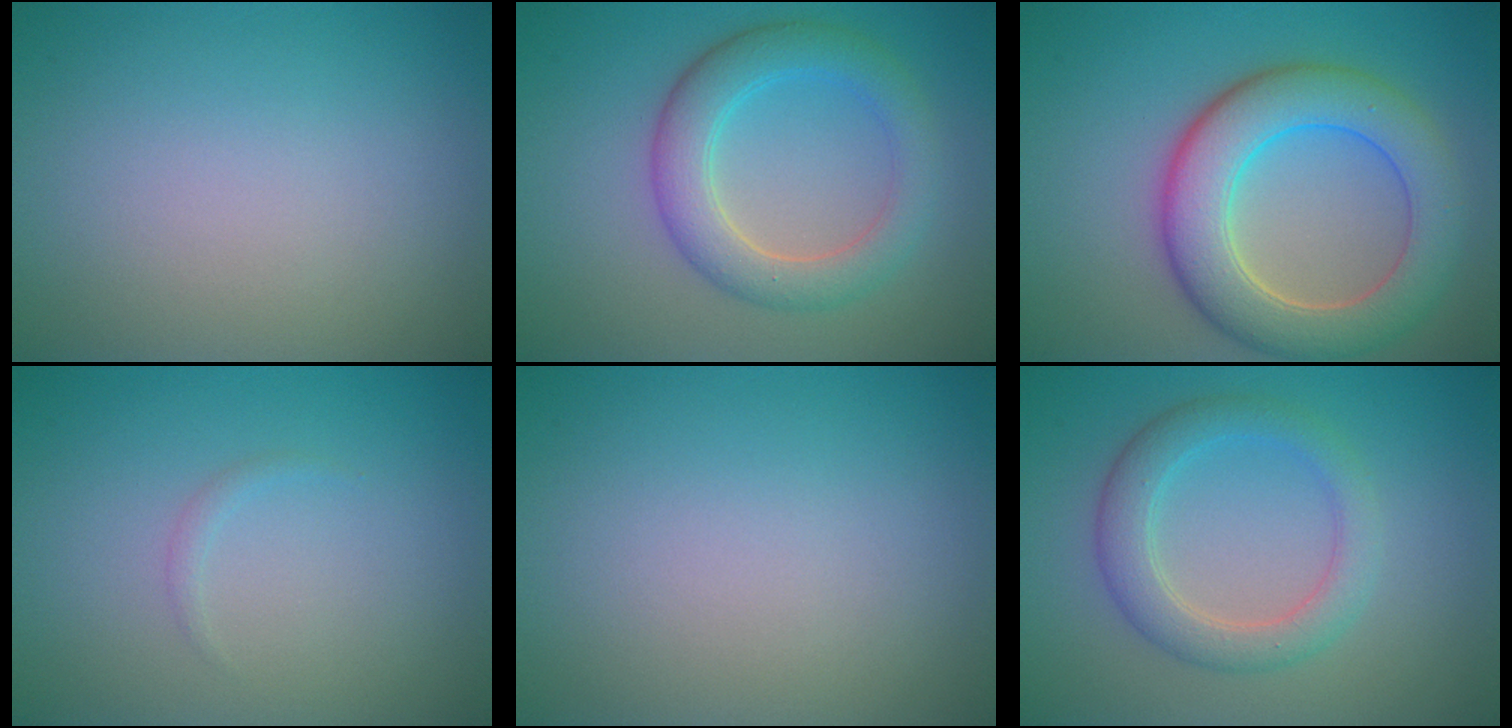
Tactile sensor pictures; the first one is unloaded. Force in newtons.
{"total": 4.9, "press": 4.9, "slide": 0.5}
{"total": 7.8, "press": 7.8, "slide": 0.7}
{"total": 0.5, "press": 0.5, "slide": 0.1}
{"total": 0.0}
{"total": 3.7, "press": 3.7, "slide": 0.1}